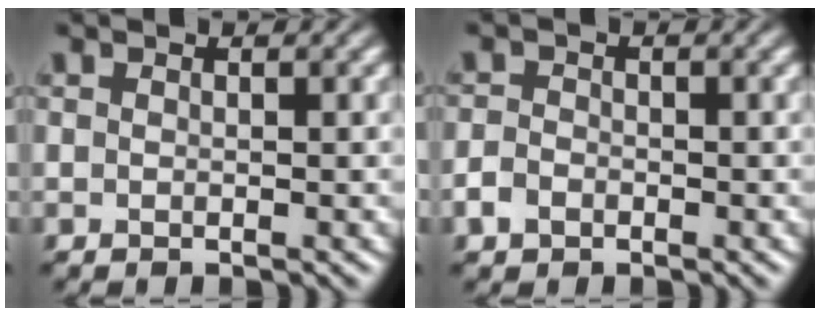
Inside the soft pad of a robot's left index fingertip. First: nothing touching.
{"total": 1.6, "force": [-1.2, 1.0, 0.4], "torque": [-0.004, -0.004, -0.028]}